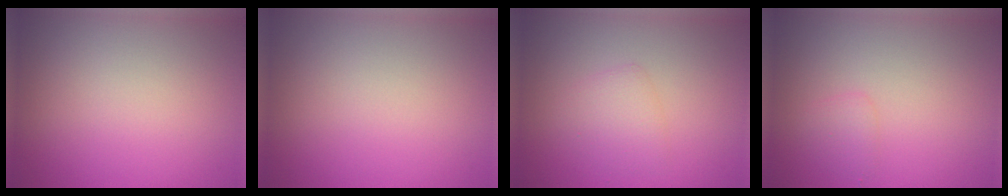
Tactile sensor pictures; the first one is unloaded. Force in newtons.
{"total": 0.0}
{"total": 1.9, "press": 1.9, "slide": 0.1}
{"total": 1.1, "press": 1.1, "slide": 0.1}